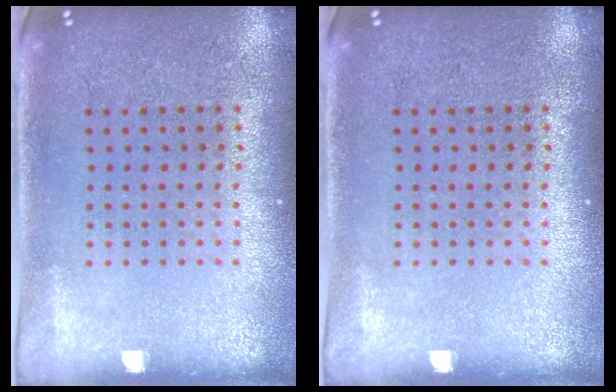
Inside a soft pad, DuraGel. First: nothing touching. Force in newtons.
{"total": 0.0}